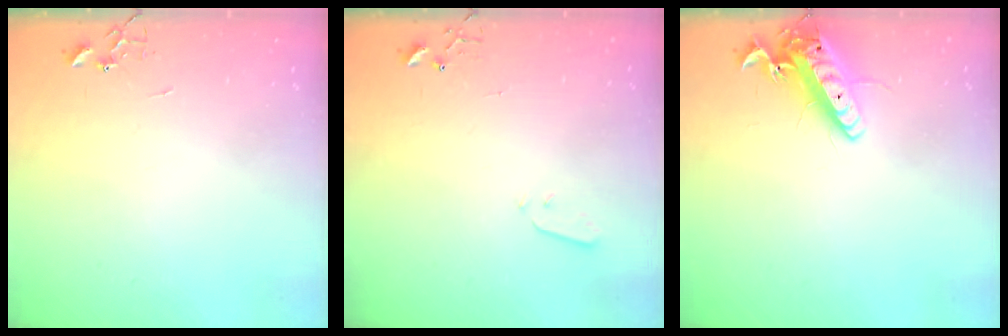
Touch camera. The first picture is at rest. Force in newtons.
{"total": 3.1, "press": 3.1, "slide": 0.7}
{"total": 13.5, "press": 13.3, "slide": 2.3}